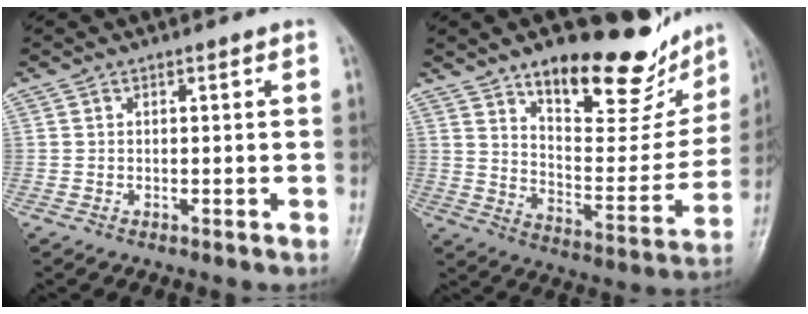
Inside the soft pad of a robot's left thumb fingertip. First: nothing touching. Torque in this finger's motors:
{"motor_torque": [1.17, 0.98, 1.42, -1.35, 0.09]}